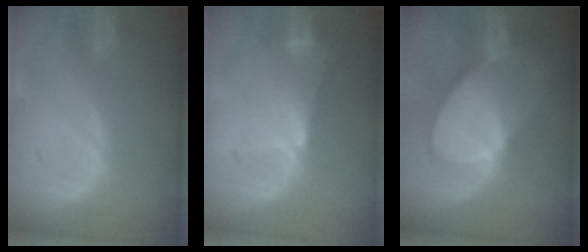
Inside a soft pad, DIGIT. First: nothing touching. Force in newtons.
{"total": 6.5, "press": 5.8, "slide": 3.0}
{"total": 8.9, "press": 8.0, "slide": 3.9}